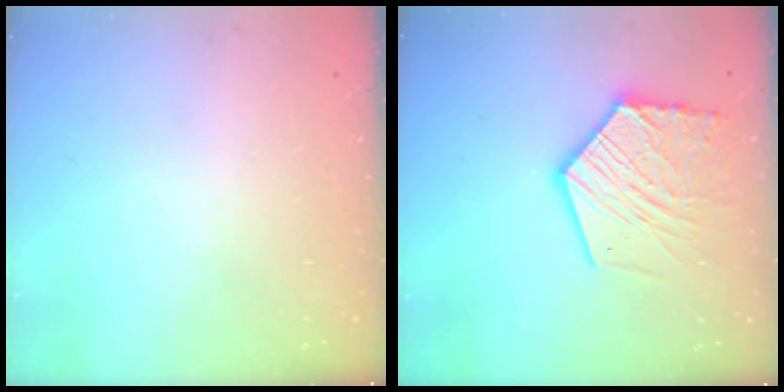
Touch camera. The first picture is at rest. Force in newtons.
{"total": 17.9, "press": 17.8, "slide": 1.7}